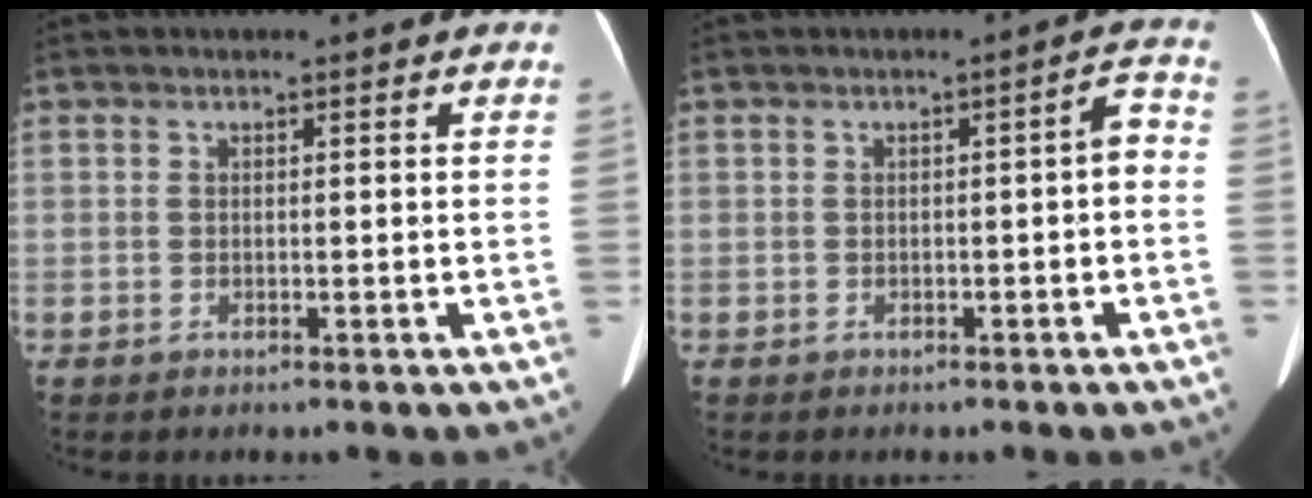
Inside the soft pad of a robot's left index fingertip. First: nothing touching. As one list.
[{"total": 2.7, "force": [-0.7, 0.7, 2.5], "torque": [-0.022, 0.018, -0.012]}]